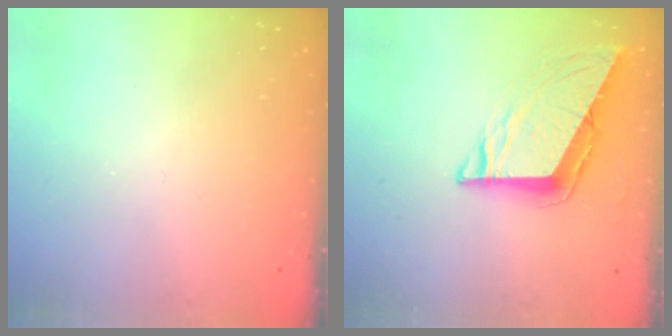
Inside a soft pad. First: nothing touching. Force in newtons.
{"total": 8.4, "press": 8.4, "slide": 0.9}